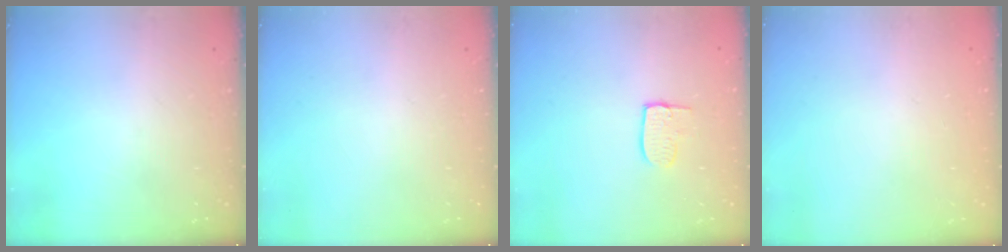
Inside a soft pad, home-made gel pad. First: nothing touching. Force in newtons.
{"total": 0.0}
{"total": 7.7, "press": 7.7, "slide": 0.6}
{"total": 0.0}